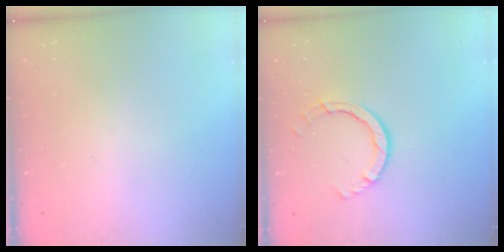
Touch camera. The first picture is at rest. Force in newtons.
{"total": 5.9, "press": 5.9, "slide": 0.5}